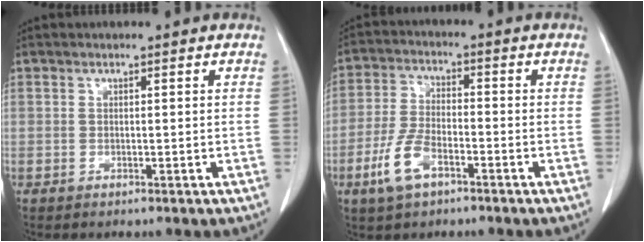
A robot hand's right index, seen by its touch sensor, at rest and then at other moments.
{"total": 7.5, "force": [-3.9, 3.1, 5.6], "torque": [-0.128, 0.000, -0.075]}